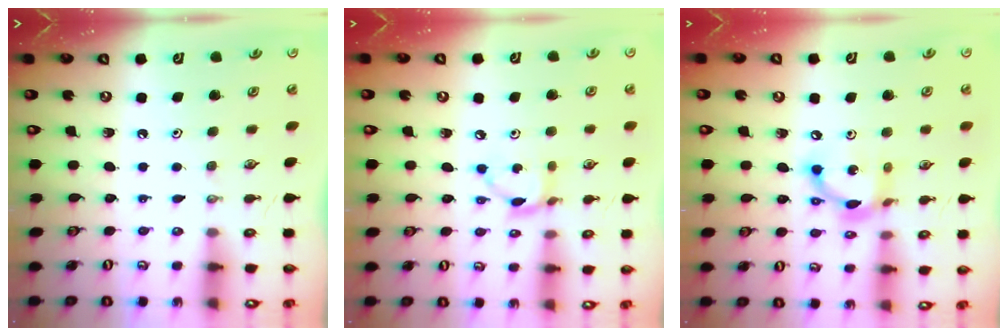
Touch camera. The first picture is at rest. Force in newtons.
{"total": 6.2, "press": 6.2, "slide": 0.3}
{"total": 13.0, "press": 12.9, "slide": 0.9}